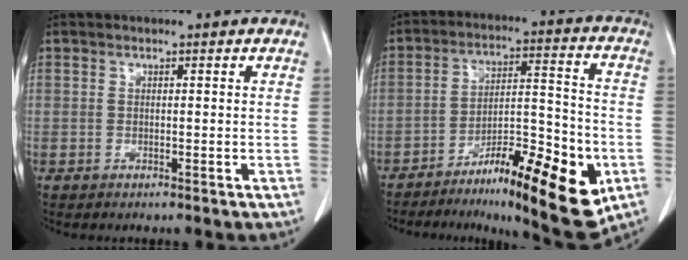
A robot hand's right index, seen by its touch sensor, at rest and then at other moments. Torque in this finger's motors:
{"motor_torque": [1.21, -0.93, 0.59, 0.10]}